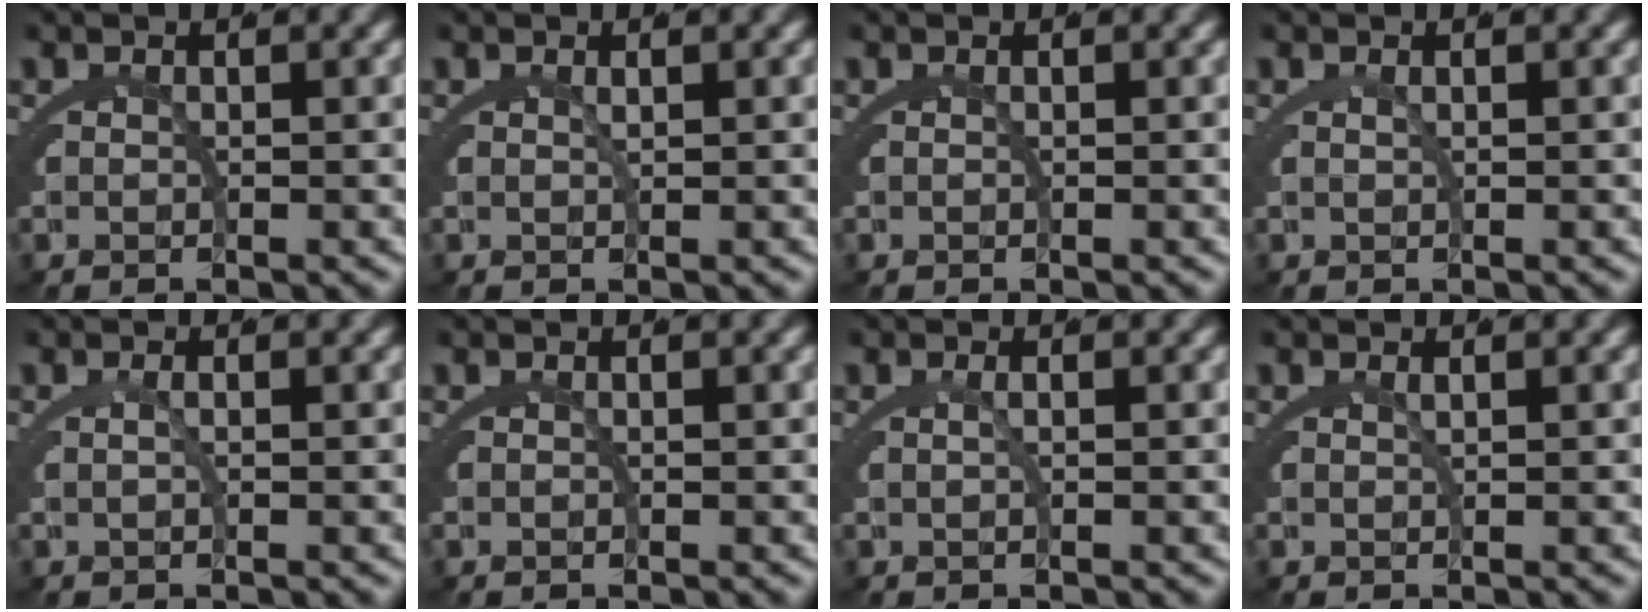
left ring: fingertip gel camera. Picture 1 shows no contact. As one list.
[{"total": 0.7, "force": [0.4, -0.2, 0.5], "torque": [-0.008, -0.004, 0.011]}, {"total": 0.0}, {"total": 0.7, "force": [0.3, -0.6, 0.2], "torque": [-0.007, -0.003, 0.009]}, {"total": 0.8, "force": [0.1, -0.6, 0.5], "torque": [-0.010, 0.001, 0.002]}, {"total": 0.0}, {"total": 0.9, "force": [0.1, -0.6, 0.5], "torque": [-0.009, 0.003, 0.002]}, {"total": 0.7, "force": [0.4, -0.4, 0.4], "torque": [-0.007, -0.001, 0.009]}]